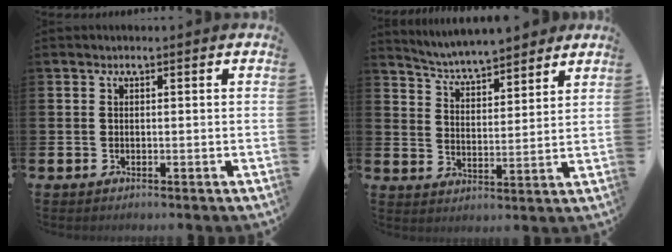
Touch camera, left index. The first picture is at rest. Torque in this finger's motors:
{"motor_torque": [1.06, -1.07, 0.49, 0.09]}